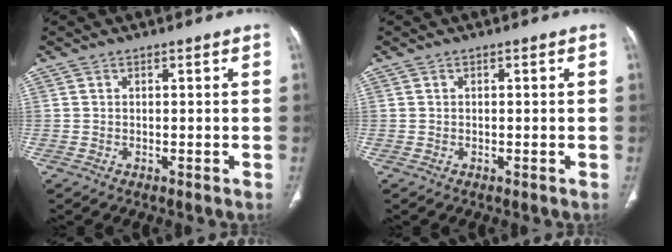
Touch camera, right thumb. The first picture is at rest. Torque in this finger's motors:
{"motor_torque": [0.18, -0.52, -0.34, 0.23, -0.02]}